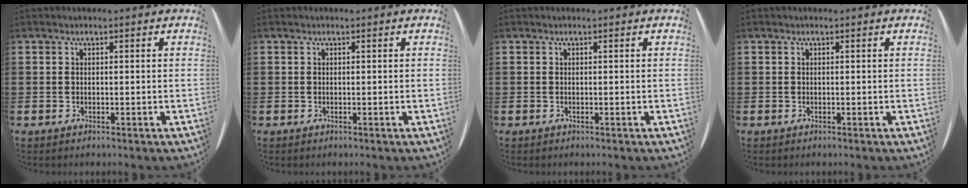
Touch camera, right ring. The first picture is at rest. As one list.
[{"total": 0.0}, {"total": 0.0}, {"total": 0.0}]